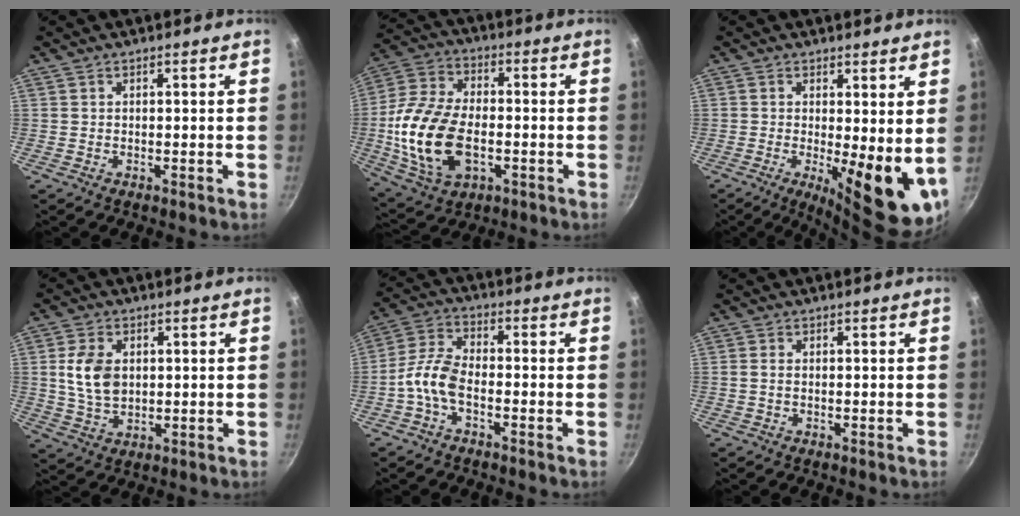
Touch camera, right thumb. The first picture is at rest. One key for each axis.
{"total": 19.0, "fx": -3.1, "fy": 11.6, "fz": 14.7, "tx": -0.289, "ty": 0.018, "tz": -0.056}
{"total": 12.4, "fx": -0.6, "fy": 3.8, "fz": 11.8, "tx": -0.136, "ty": -0.021, "tz": 0.000}
{"total": 8.4, "fx": 1.3, "fy": 5.8, "fz": 5.9, "tx": -0.101, "ty": -0.004, "tz": 0.026}
{"total": 12.5, "fx": -2.9, "fy": 6.0, "fz": 10.6, "tx": -0.214, "ty": 0.033, "tz": -0.073}
{"total": 1.1, "fx": -0.1, "fy": 0.7, "fz": 0.8, "tx": -0.018, "ty": 0.002, "tz": -0.003}